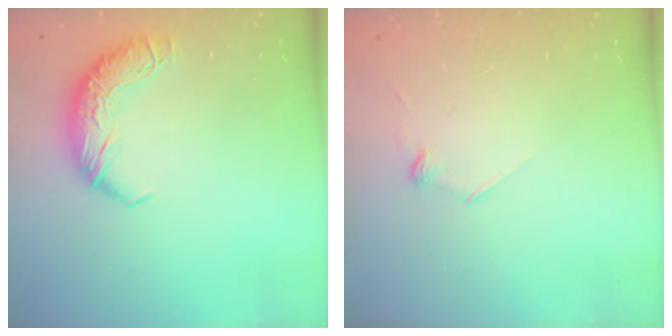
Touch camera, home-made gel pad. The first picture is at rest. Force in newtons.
{"total": 8.0, "press": 8.0, "slide": 0.6}